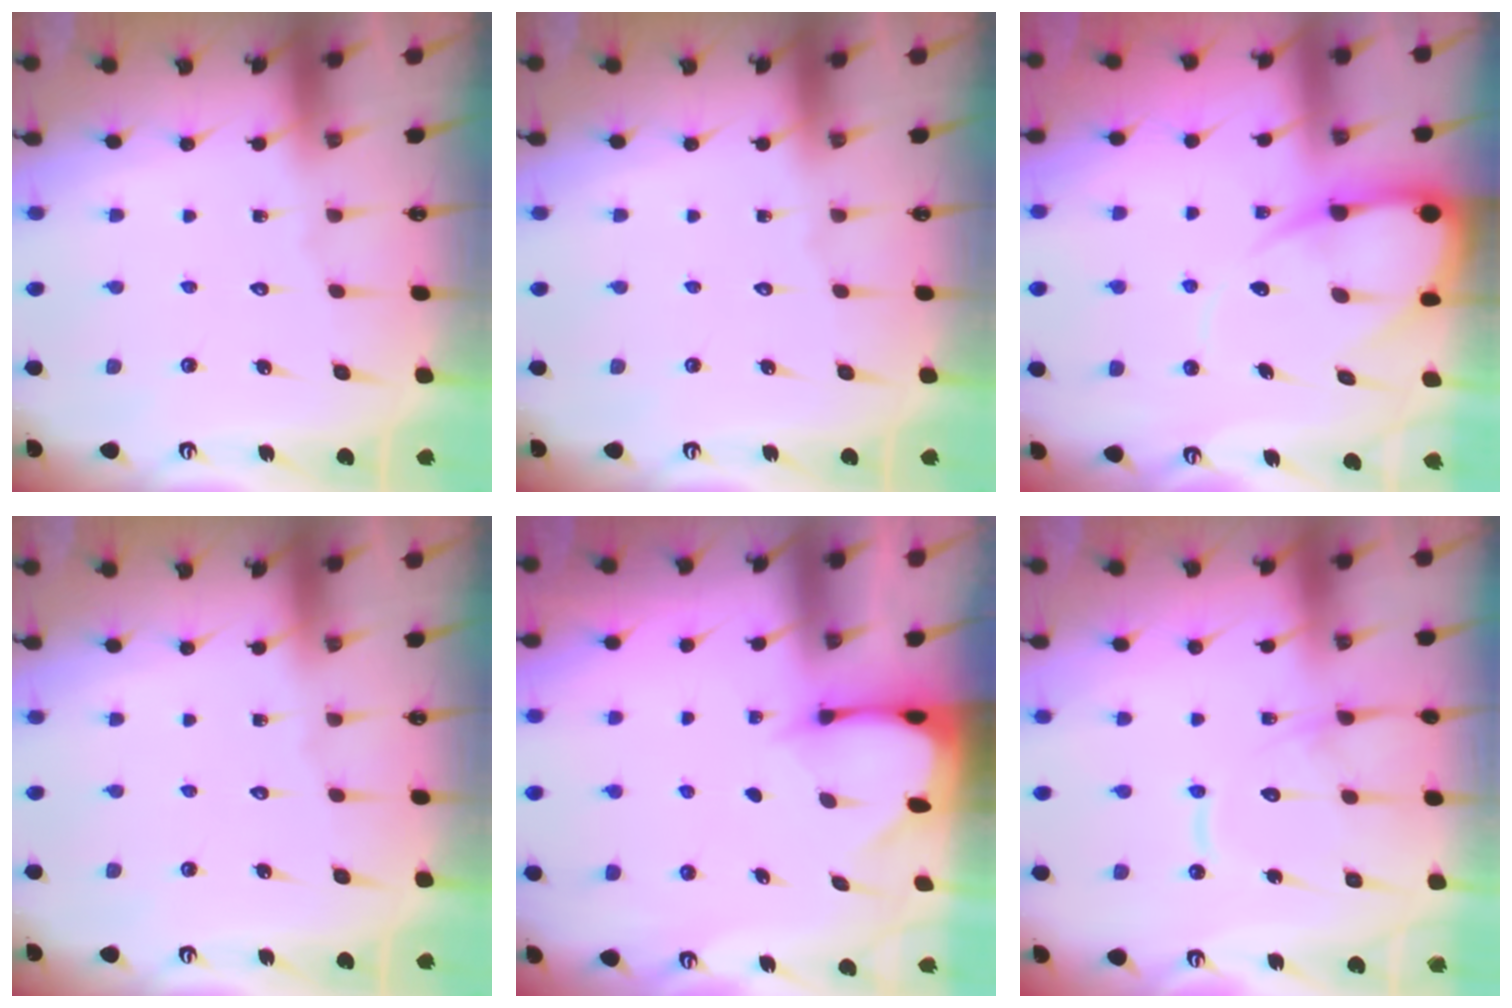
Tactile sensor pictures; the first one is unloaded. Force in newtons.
{"total": 0.0}
{"total": 11.9, "press": 11.9, "slide": 1.0}
{"total": 0.0}
{"total": 2.4, "press": 2.4, "slide": 0.3}
{"total": 12.8, "press": 12.8, "slide": 1.3}